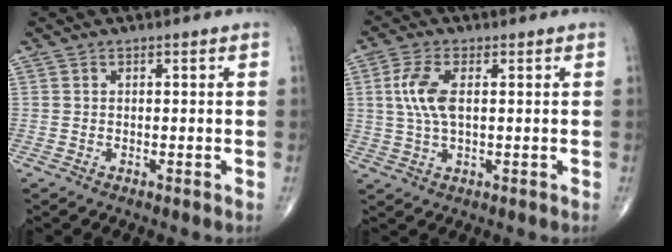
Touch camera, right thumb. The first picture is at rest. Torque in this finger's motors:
{"motor_torque": [0.13, 0.21, 0.68, 0.30, 0.06]}